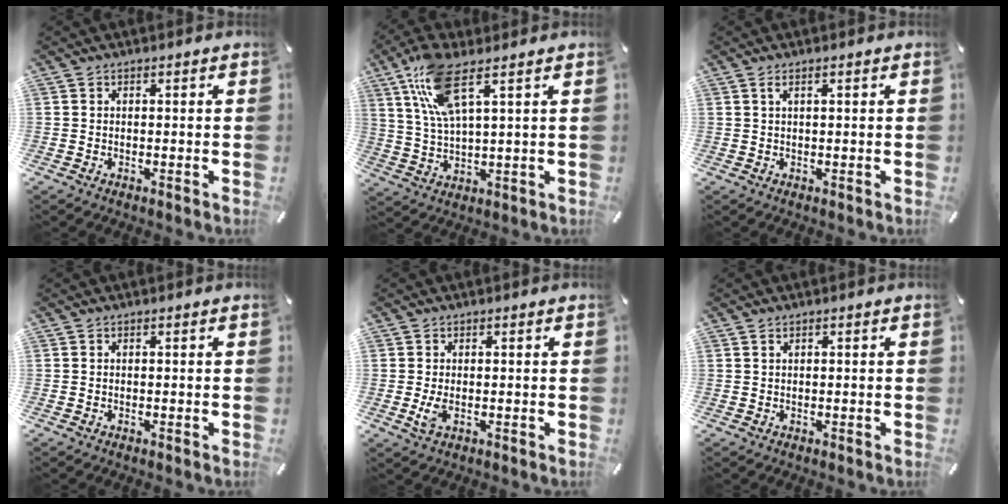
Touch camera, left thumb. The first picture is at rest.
{"total": 11.5, "force": [6.2, 3.6, 9.0], "torque": [-0.178, 0.000, 0.115]}
{"total": 1.3, "force": [0.6, 0.1, 1.2], "torque": [-0.025, 0.000, 0.010]}
{"total": 0.0}
{"total": 2.7, "force": [-0.1, 1.7, 2.1], "torque": [-0.044, -0.007, -0.006]}
{"total": 0.5, "force": [0.3, 0.2, 0.4], "torque": [-0.007, 0.000, 0.005]}